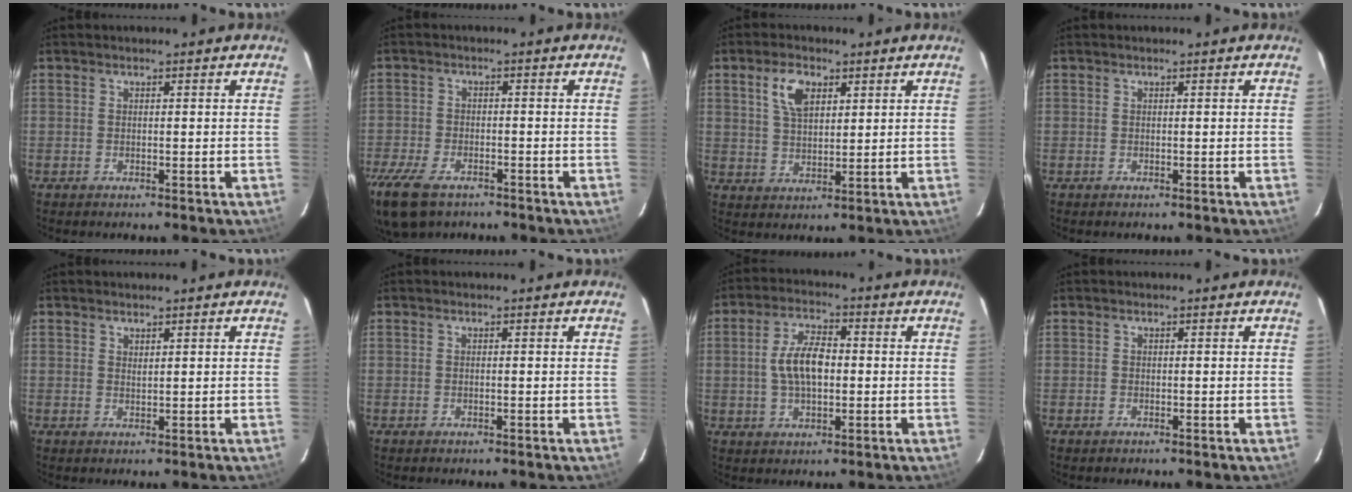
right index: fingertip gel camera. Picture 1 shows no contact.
{"total": 11.7, "force": [-8.1, 5.8, 6.3], "torque": [-0.171, -0.034, -0.148]}
{"total": 6.5, "force": [3.0, 3.5, 4.5], "torque": [-0.086, 0.011, 0.059]}
{"total": 0.0}
{"total": 0.9, "force": [0.8, 0.2, 0.3], "torque": [-0.004, 0.000, 0.016]}
{"total": 0.0}
{"total": 8.1, "force": [0.0, 4.1, 7.0], "torque": [-0.135, 0.012, 0.003]}
{"total": 0.0}